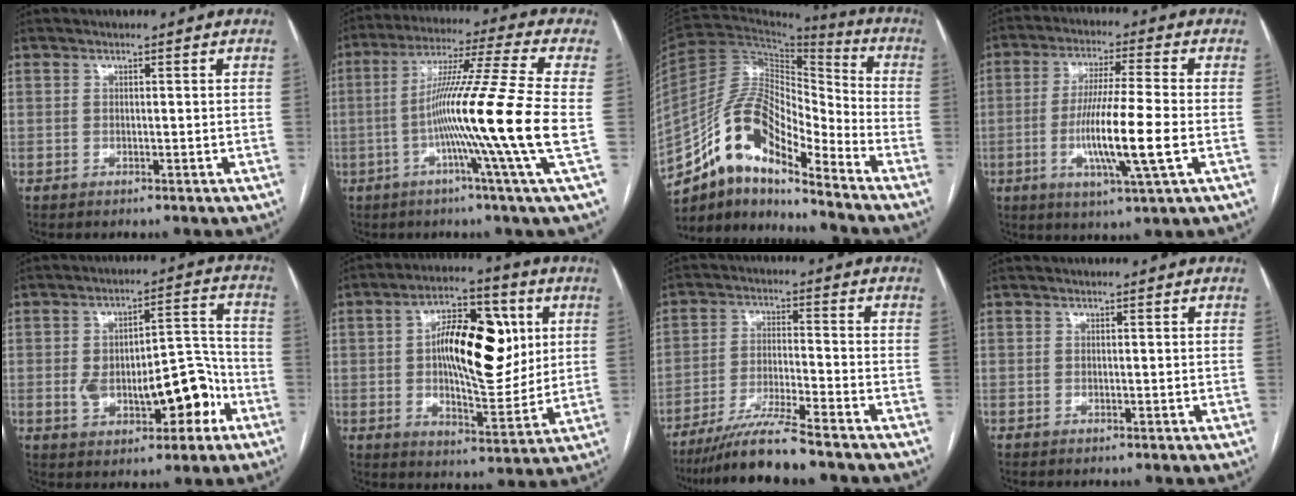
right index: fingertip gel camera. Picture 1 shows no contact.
{"total": 17.2, "force": [-3.1, -3.3, 16.6], "torque": [-0.290, -0.019, -0.070]}
{"total": 14.7, "force": [-10.5, 4.1, 9.4], "torque": [-0.175, 0.037, -0.187]}
{"total": 11.9, "force": [-2.7, -0.1, 11.6], "torque": [-0.221, -0.014, -0.054]}
{"total": 13.4, "force": [-3.6, 6.1, 11.4], "torque": [-0.171, 0.034, -0.038]}
{"total": 15.9, "force": [3.0, 6.4, 14.3], "torque": [-0.230, 0.022, 0.050]}
{"total": 8.7, "force": [-7.4, -0.8, 4.6], "torque": [-0.080, -0.027, -0.134]}
{"total": 0.0}